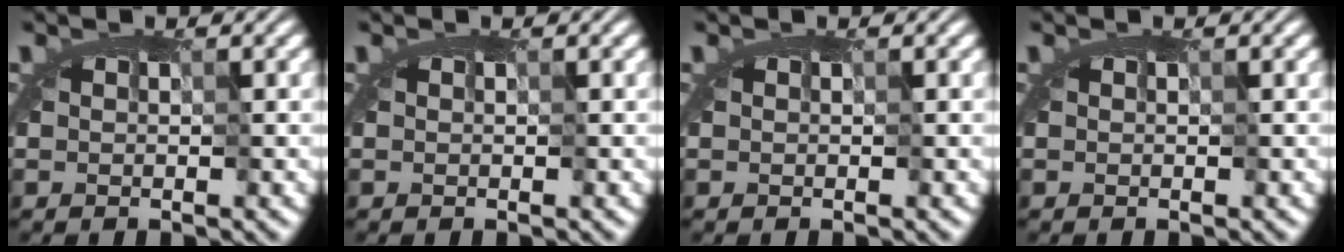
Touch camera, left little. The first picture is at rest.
{"total": 0.0}
{"total": 0.0}
{"total": 0.0}